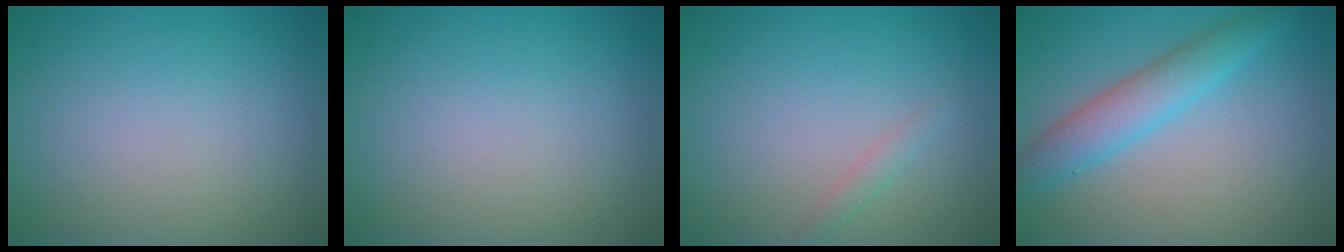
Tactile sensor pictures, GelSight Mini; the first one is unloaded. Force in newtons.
{"total": 0.0}
{"total": 0.9, "press": 0.9, "slide": 0.0}
{"total": 3.8, "press": 3.8, "slide": 0.2}